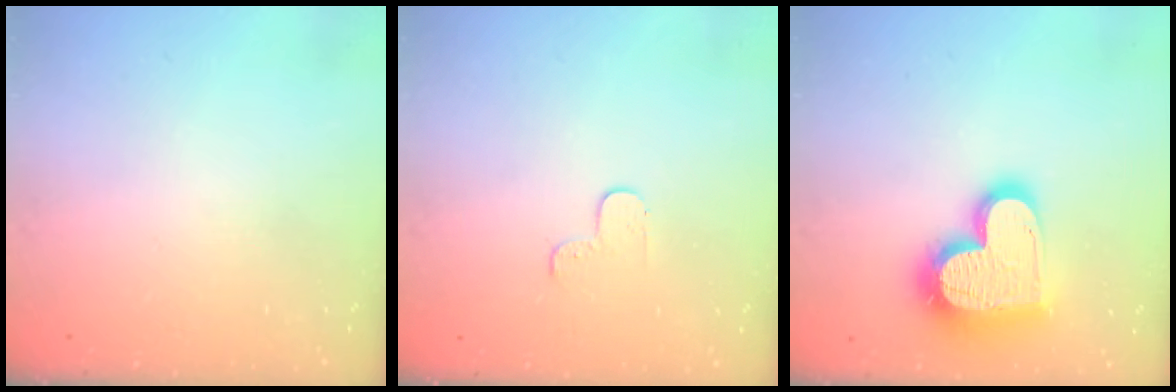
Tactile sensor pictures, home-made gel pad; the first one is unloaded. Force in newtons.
{"total": 3.2, "press": 3.2, "slide": 0.3}
{"total": 19.9, "press": 19.9, "slide": 1.7}